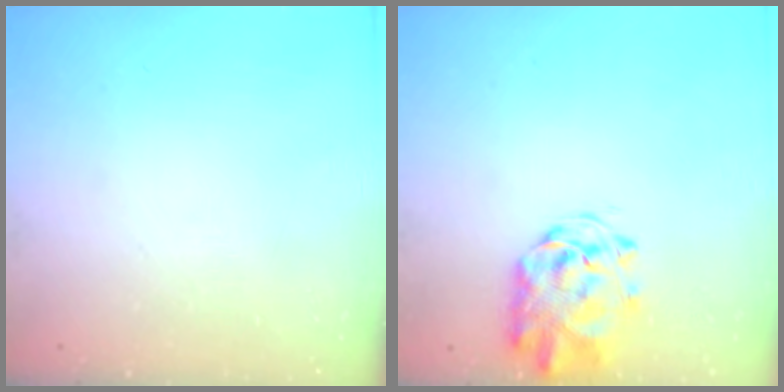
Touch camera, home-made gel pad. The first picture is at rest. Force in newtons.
{"total": 3.1, "press": 3.0, "slide": 0.8}